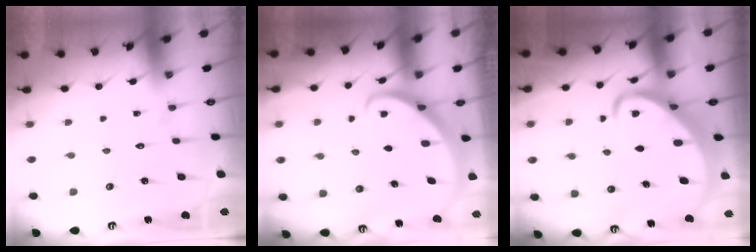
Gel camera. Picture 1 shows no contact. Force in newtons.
{"total": 2.7, "press": 2.7, "slide": 0.2}
{"total": 5.1, "press": 5.0, "slide": 0.7}